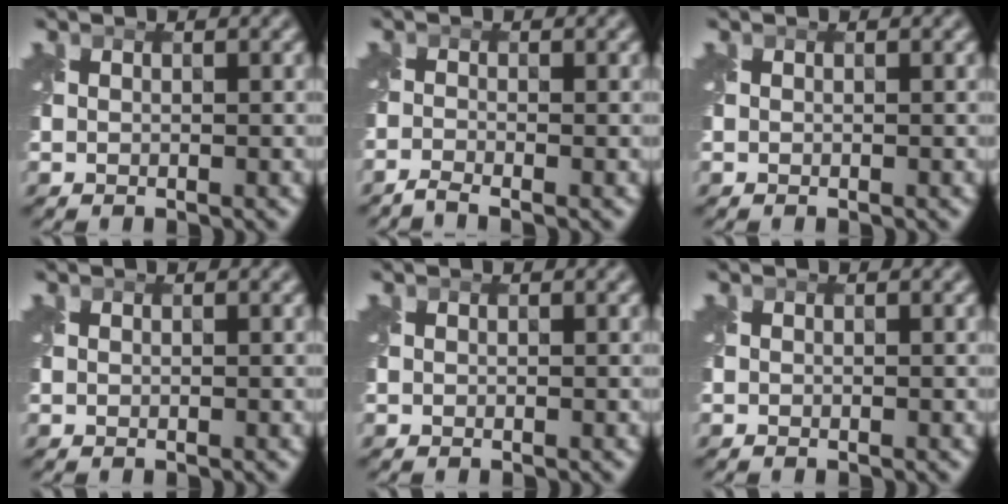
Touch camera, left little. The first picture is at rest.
{"total": 1.5, "force": [-1.4, 0.1, 0.6], "torque": [-0.015, -0.011, -0.040]}
{"total": 0.0}
{"total": 0.0}
{"total": 0.0}
{"total": 0.0}